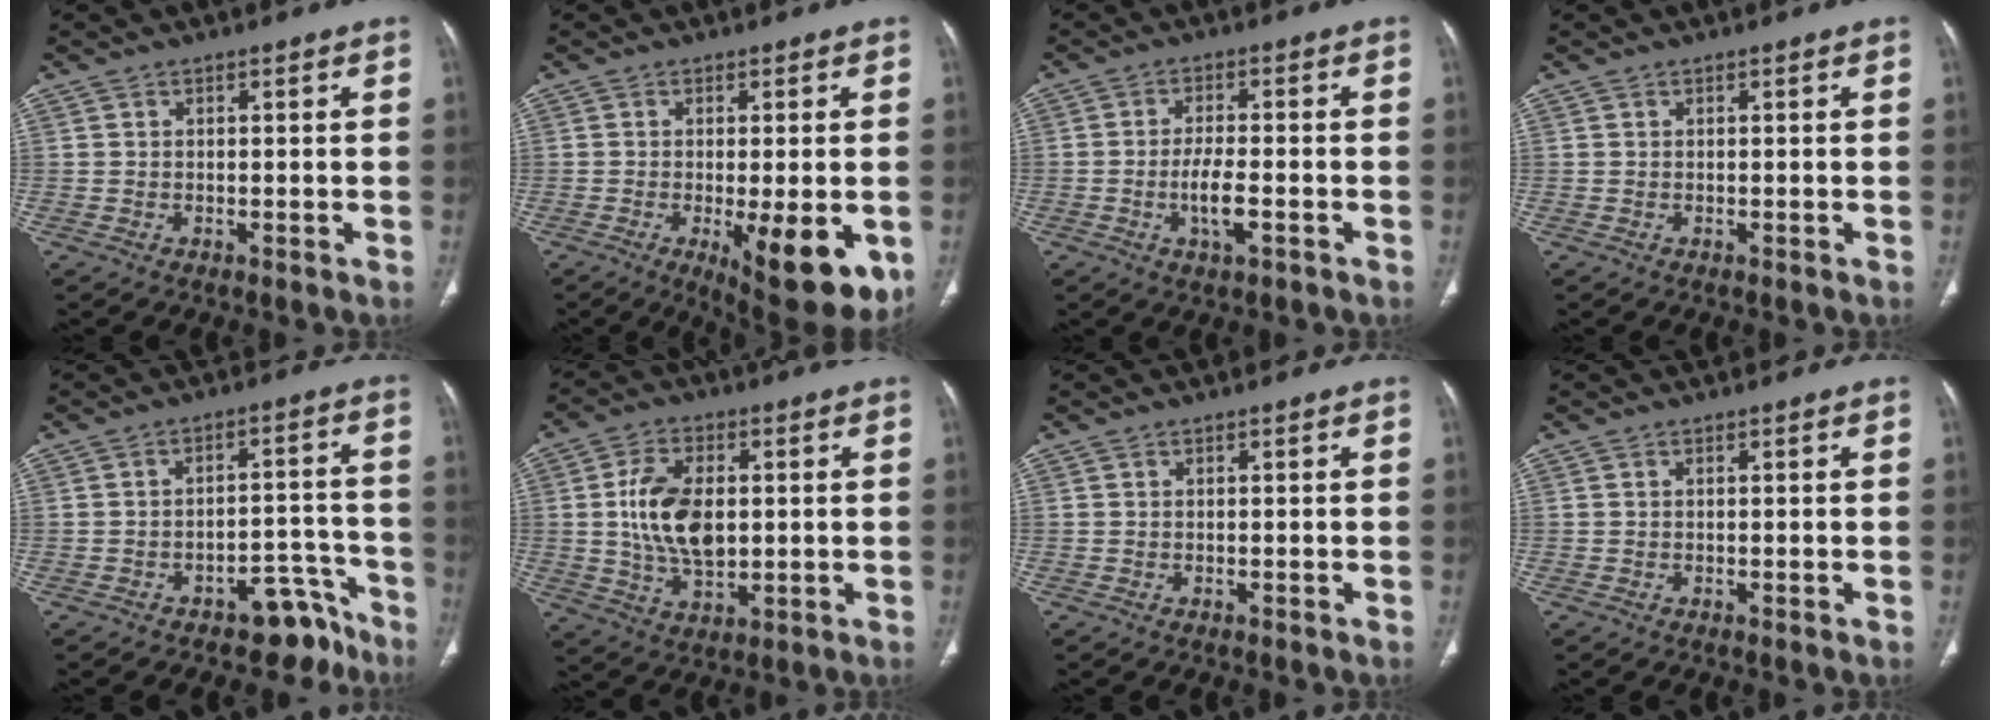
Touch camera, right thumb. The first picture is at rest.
{"total": 13.4, "force": [-3.9, 4.3, 12.1], "torque": [-0.148, -0.021, -0.042]}
{"total": 5.4, "force": [-1.9, 1.9, 4.8], "torque": [-0.089, 0.005, -0.033]}
{"total": 0.0}
{"total": 7.5, "force": [-5.7, 3.9, 2.9], "torque": [-0.008, 0.077, -0.079]}
{"total": 12.2, "force": [1.0, 7.3, 9.8], "torque": [-0.172, -0.004, 0.024]}
{"total": 0.0}
{"total": 0.0}